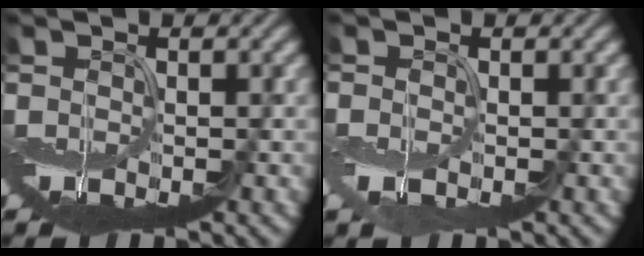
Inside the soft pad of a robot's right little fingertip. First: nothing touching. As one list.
[{"total": 1.1, "force": [-0.5, 0.7, 0.7], "torque": [-0.021, -0.003, -0.010]}]